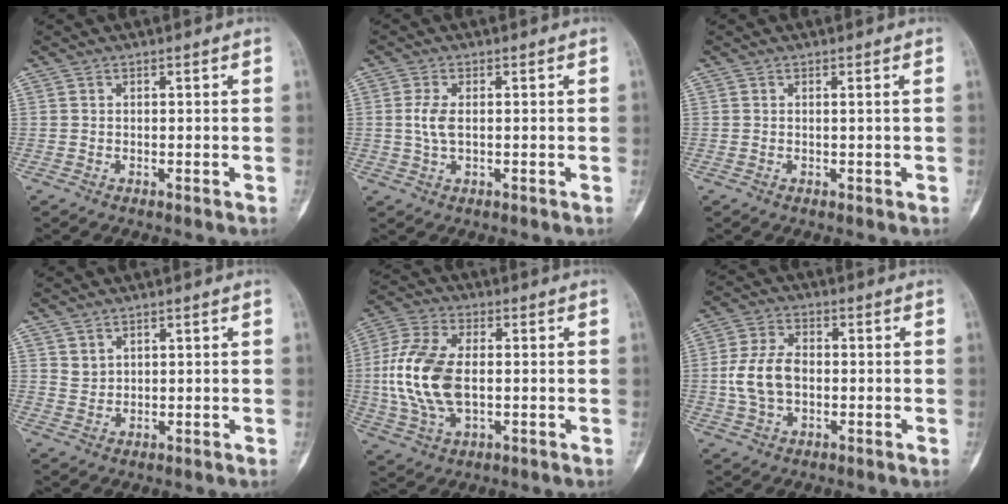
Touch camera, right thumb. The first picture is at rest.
{"total": 3.6, "force": [0.2, 1.8, 3.0], "torque": [-0.068, 0.002, 0.002]}
{"total": 0.8, "force": [0.1, -0.3, 0.8], "torque": [-0.014, 0.000, 0.002]}
{"total": 1.9, "force": [1.5, 1.0, 0.5], "torque": [0.003, -0.014, 0.030]}
{"total": 15.1, "force": [-0.3, 8.6, 12.4], "torque": [-0.266, 0.008, -0.004]}
{"total": 8.8, "force": [-0.5, 5.7, 6.6], "torque": [-0.130, 0.014, -0.012]}